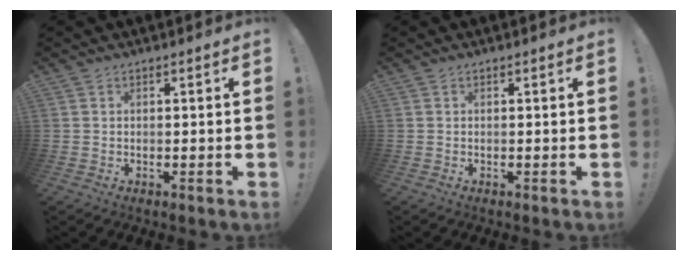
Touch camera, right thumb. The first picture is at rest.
{"total": 0.0}